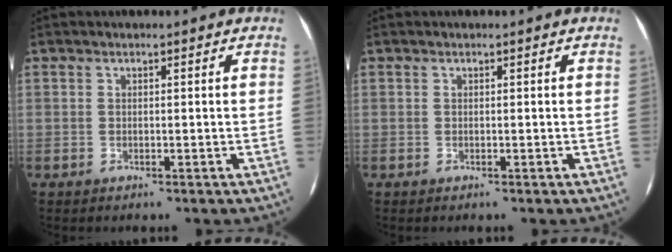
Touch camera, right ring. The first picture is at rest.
{"total": 0.0}